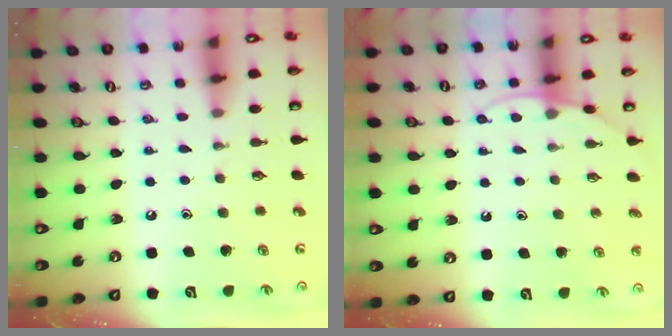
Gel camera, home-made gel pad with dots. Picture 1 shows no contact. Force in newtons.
{"total": 5.8, "press": 5.8, "slide": 0.4}